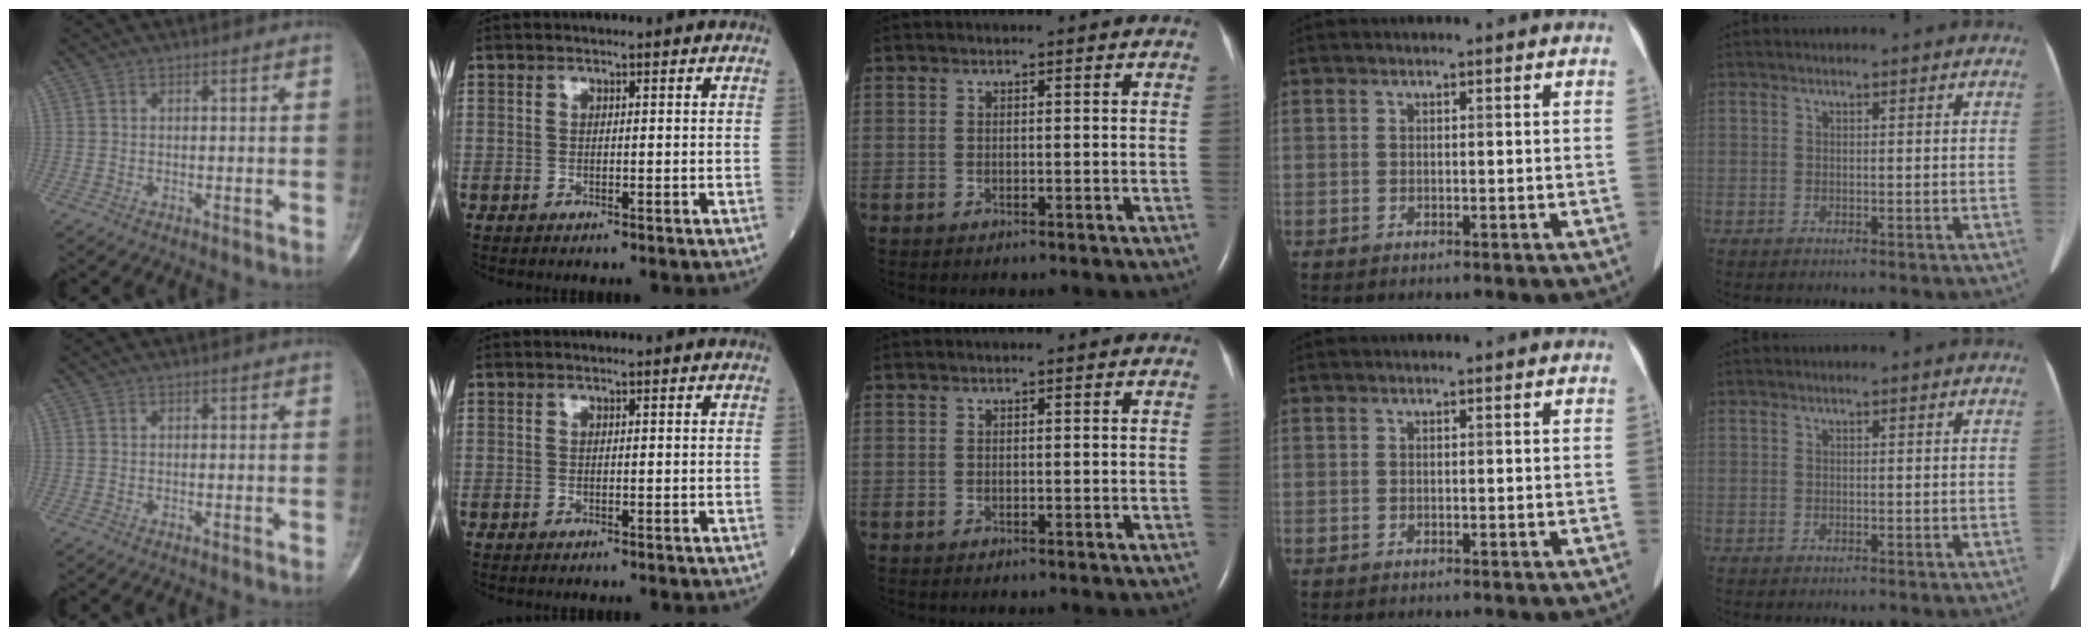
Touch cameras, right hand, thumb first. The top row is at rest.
{}